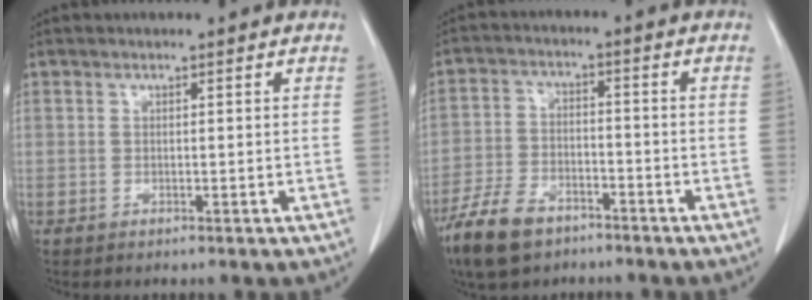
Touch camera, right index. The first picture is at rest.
{"total": 9.1, "force": [-6.5, 4.2, 4.9], "torque": [-0.106, -0.012, -0.123]}